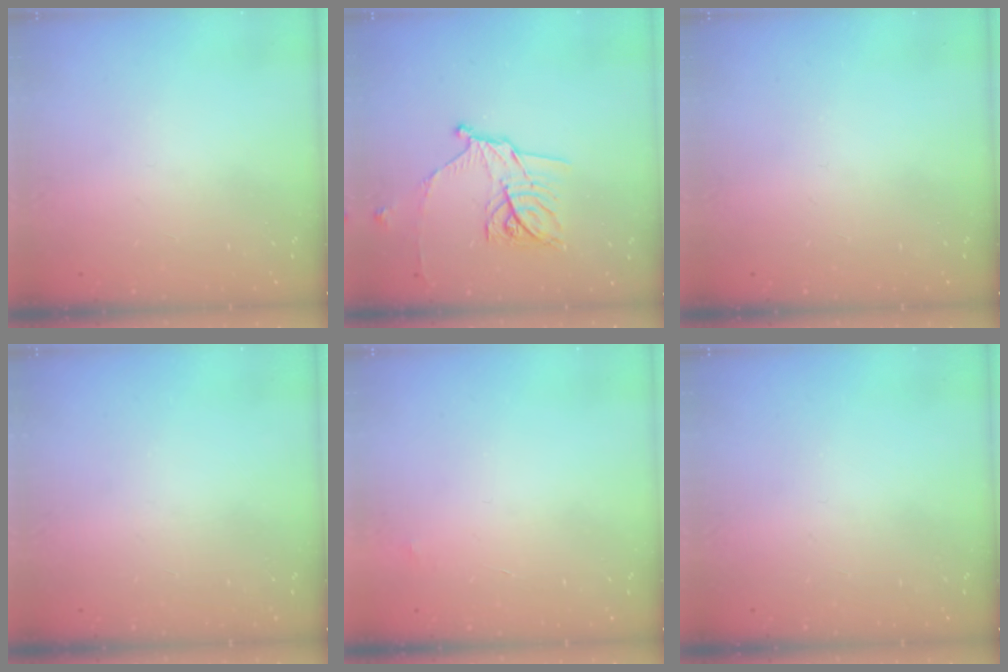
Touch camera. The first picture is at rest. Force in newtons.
{"total": 13.5, "press": 13.5, "slide": 0.1}
{"total": 0.0}
{"total": 0.0}
{"total": 4.0, "press": 4.0, "slide": 0.2}
{"total": 0.0}